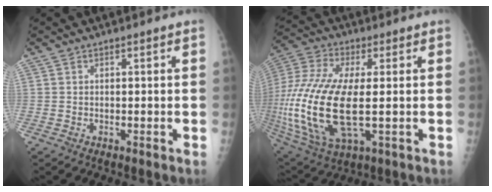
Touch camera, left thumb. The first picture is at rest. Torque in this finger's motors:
{"motor_torque": [-0.04, 1.96, 2.55, 0.22, 0.96]}